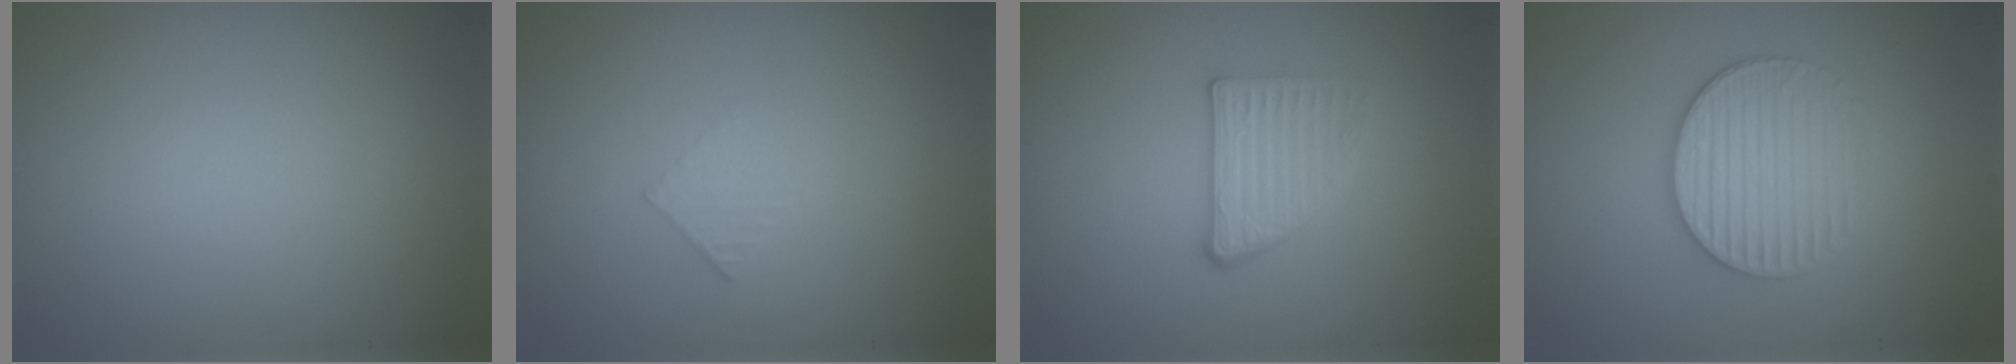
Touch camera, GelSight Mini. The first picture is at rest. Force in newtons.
{"total": 1.1, "press": 1.1, "slide": 0.0}
{"total": 2.8, "press": 2.5, "slide": 1.2}
{"total": 3.9, "press": 3.4, "slide": 1.9}